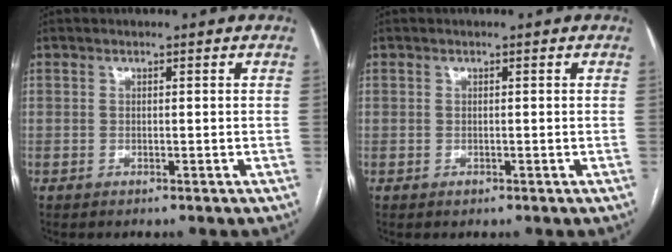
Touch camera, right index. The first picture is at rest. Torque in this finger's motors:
{"motor_torque": [0.05, -0.09, 0.00, -0.04]}